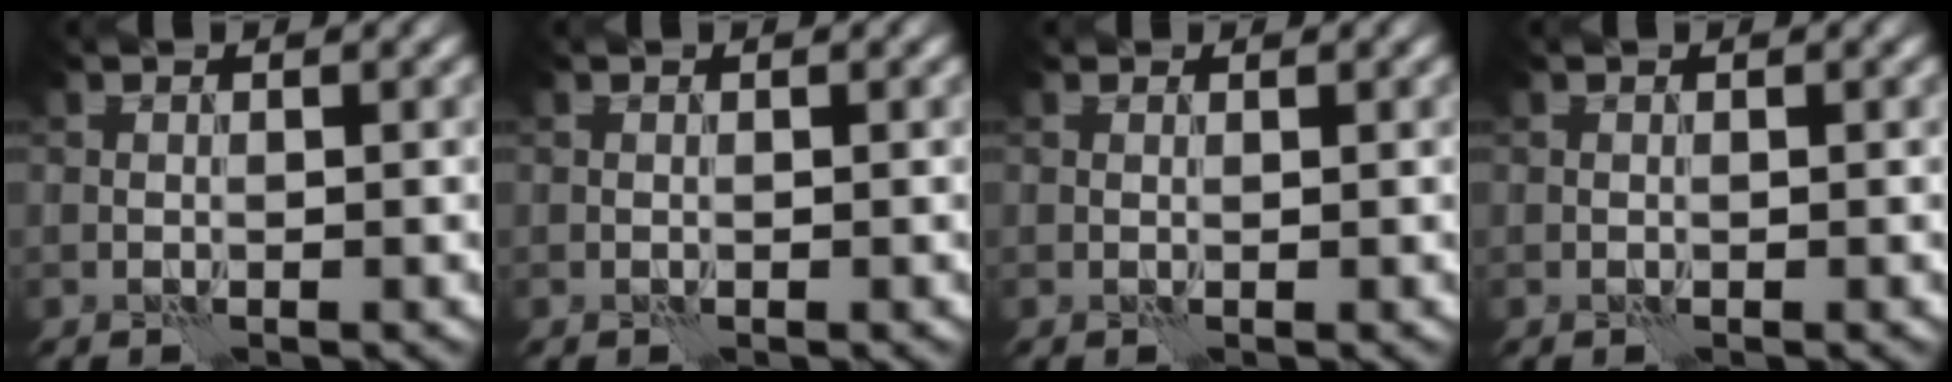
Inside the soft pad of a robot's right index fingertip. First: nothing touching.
{"total": 0.0}
{"total": 0.7, "force": [0.6, 0.3, 0.2], "torque": [-0.006, -0.003, 0.003]}
{"total": 0.0}